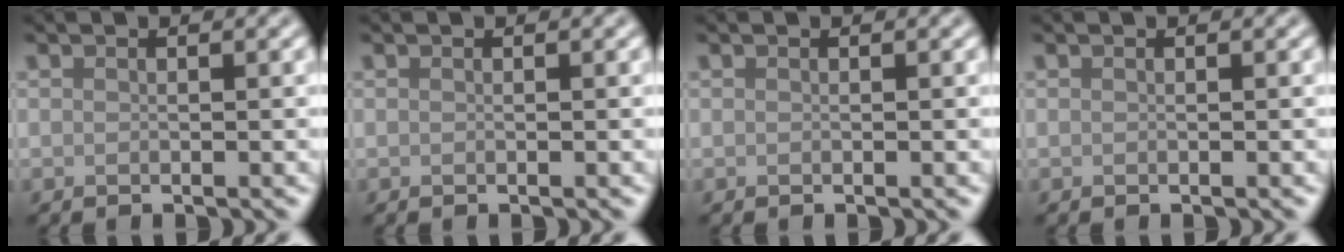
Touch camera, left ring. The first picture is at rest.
{"total": 0.0}
{"total": 0.0}
{"total": 0.0}